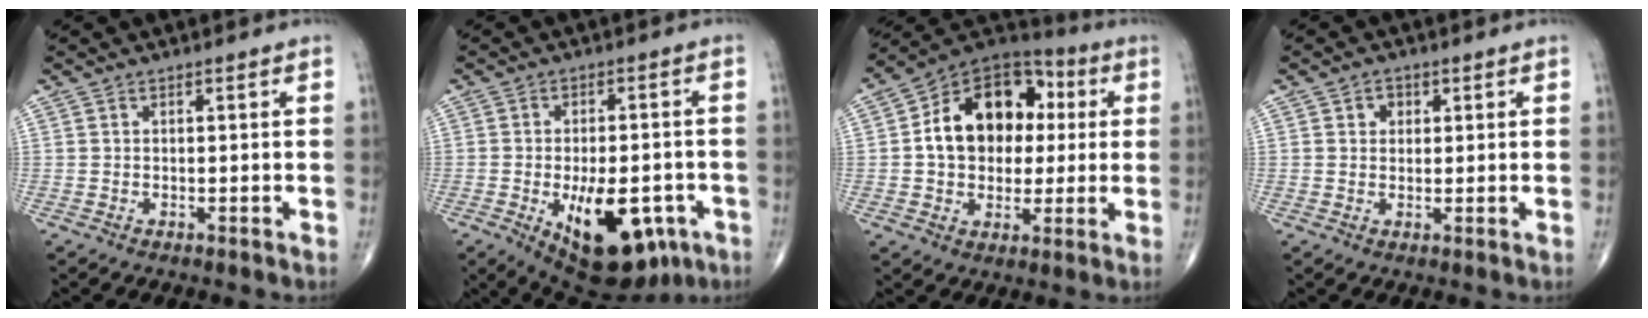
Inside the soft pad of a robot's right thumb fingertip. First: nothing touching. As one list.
[{"total": 17.8, "force": [-6.7, 9.0, 13.8], "torque": [-0.173, 0.011, -0.074]}, {"total": 18.2, "force": [2.2, 13.2, 12.3], "torque": [-0.151, 0.025, 0.028]}, {"total": 2.6, "force": [0.9, 2.1, 1.1], "torque": [-0.003, -0.001, 0.011]}]